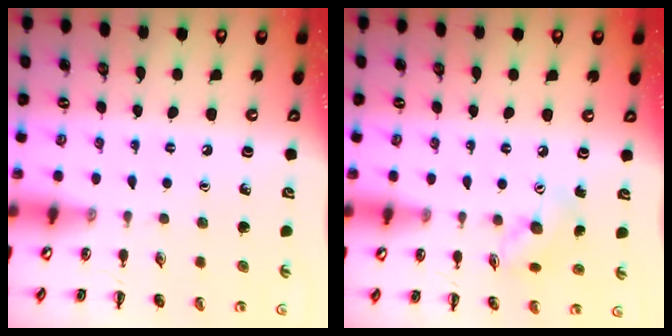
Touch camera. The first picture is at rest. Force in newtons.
{"total": 6.8, "press": 6.8, "slide": 0.3}